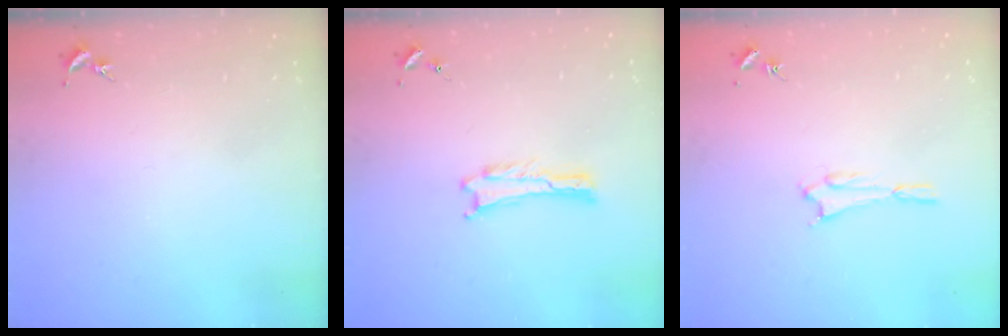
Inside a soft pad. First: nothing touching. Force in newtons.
{"total": 0.0}
{"total": 1.6, "press": 1.6, "slide": 0.1}